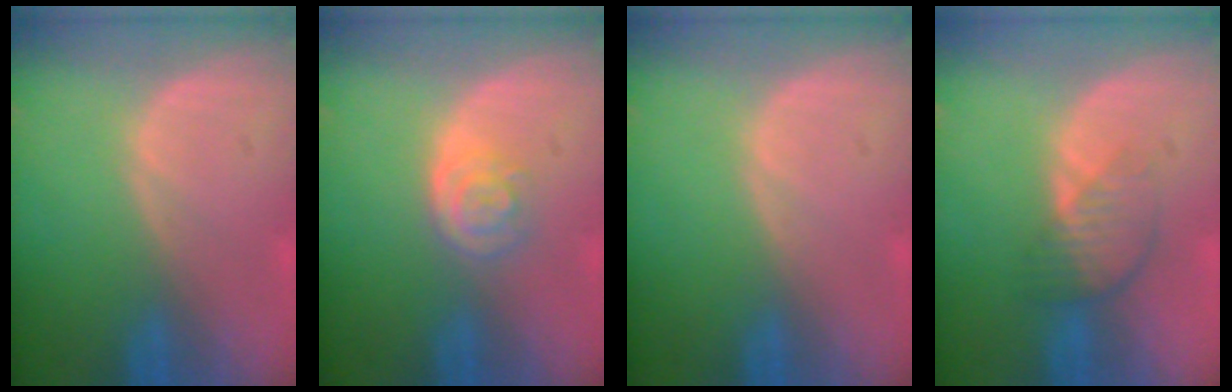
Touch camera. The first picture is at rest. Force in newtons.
{"total": 3.3, "press": 3.3, "slide": 0.3}
{"total": 0.0}
{"total": 3.9, "press": 3.6, "slide": 1.4}